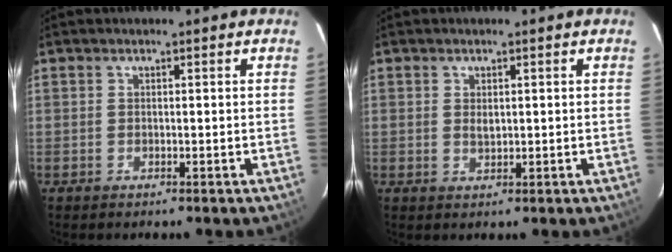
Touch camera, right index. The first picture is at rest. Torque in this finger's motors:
{"motor_torque": [0.02, 0.07, 0.02, 0.01]}